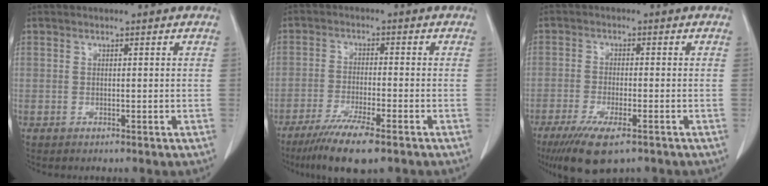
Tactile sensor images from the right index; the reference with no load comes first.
{"total": 9.1, "force": [-6.4, 0.7, 6.4], "torque": [-0.107, -0.022, -0.103]}
{"total": 8.9, "force": [-5.9, 2.0, 6.3], "torque": [-0.109, -0.021, -0.092]}